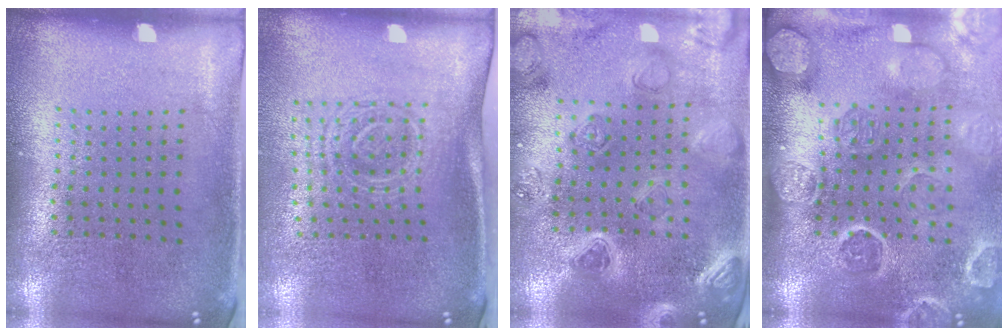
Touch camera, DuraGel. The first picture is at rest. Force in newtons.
{"total": 1.7, "press": 1.3, "slide": 1.2}
{"total": 2.3, "press": 2.3, "slide": 0.2}
{"total": 4.2, "press": 3.6, "slide": 2.2}